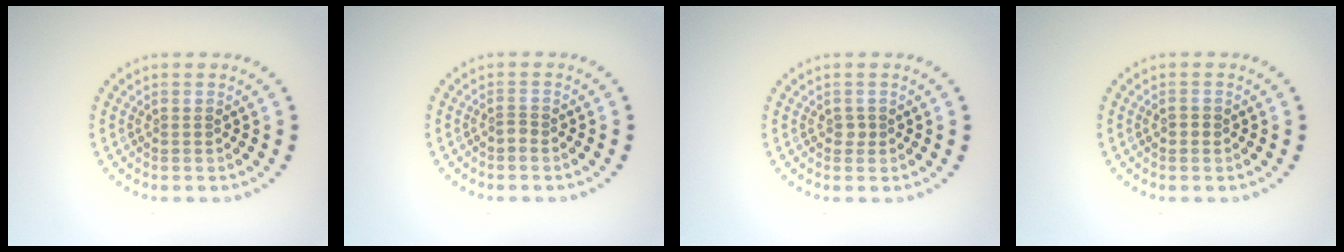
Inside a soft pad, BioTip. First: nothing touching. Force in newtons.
{"total": 0.9, "press": 0.6, "slide": 0.7}
{"total": 0.7, "press": 0.6, "slide": 0.4}
{"total": 0.8, "press": 0.8, "slide": 0.1}